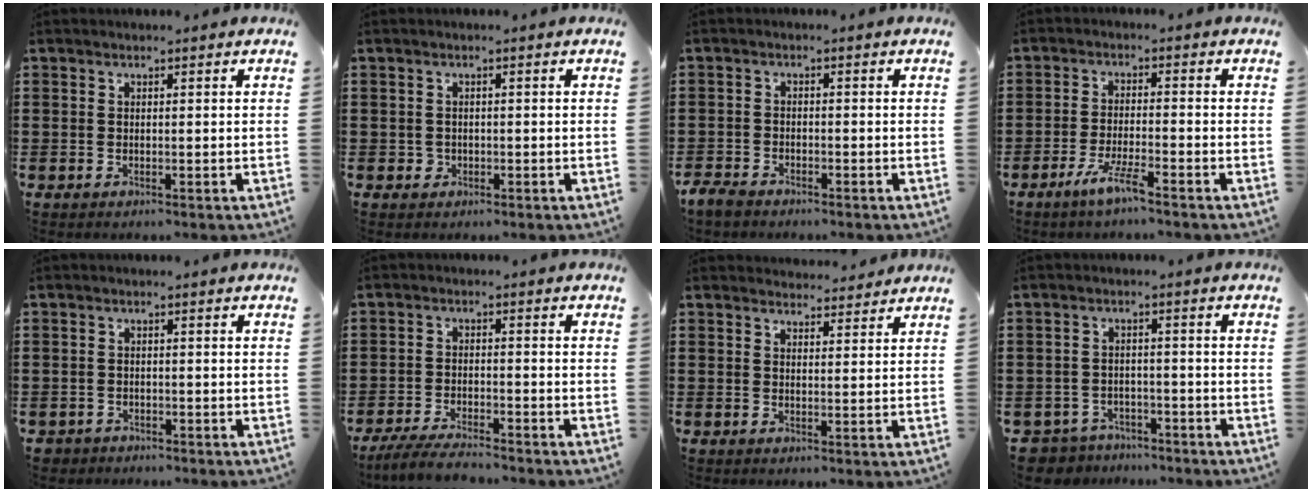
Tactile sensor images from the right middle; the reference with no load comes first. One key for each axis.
{"total": 0.9, "fx": -0.1, "fy": 0.8, "fz": 0.2, "tx": -0.007, "ty": 0.005, "tz": -0.004}
{"total": 2.1, "fx": -1.9, "fy": 0.7, "fz": 0.7, "tx": -0.030, "ty": -0.002, "tz": -0.043}
{"total": 4.8, "fx": -3.3, "fy": 0.2, "fz": 3.5, "tx": -0.071, "ty": -0.009, "tz": -0.059}
{"total": 1.4, "fx": -1.3, "fy": 0.5, "fz": -0.1, "tx": -0.005, "ty": -0.001, "tz": -0.029}
{"total": 4.4, "fx": -4.1, "fy": 0.3, "fz": 1.7, "tx": -0.043, "ty": -0.009, "tz": -0.082}
{"total": 2.8, "fx": 2.7, "fy": 0.2, "fz": -0.1, "tx": 0.003, "ty": -0.009, "tz": 0.052}
{"total": 3.6, "fx": -3.5, "fy": 0.9, "fz": -0.1, "tx": -0.023, "ty": -0.006, "tz": -0.079}